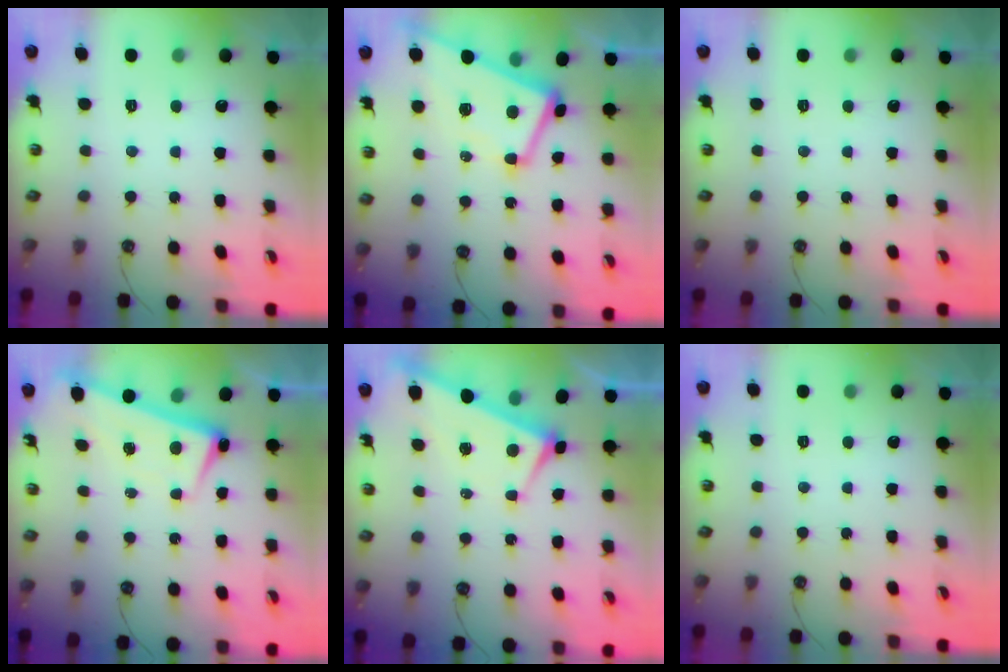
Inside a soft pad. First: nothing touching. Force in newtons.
{"total": 2.7, "press": 2.5, "slide": 1.1}
{"total": 0.0}
{"total": 2.6, "press": 2.4, "slide": 0.8}
{"total": 3.6, "press": 3.5, "slide": 0.5}
{"total": 0.0}